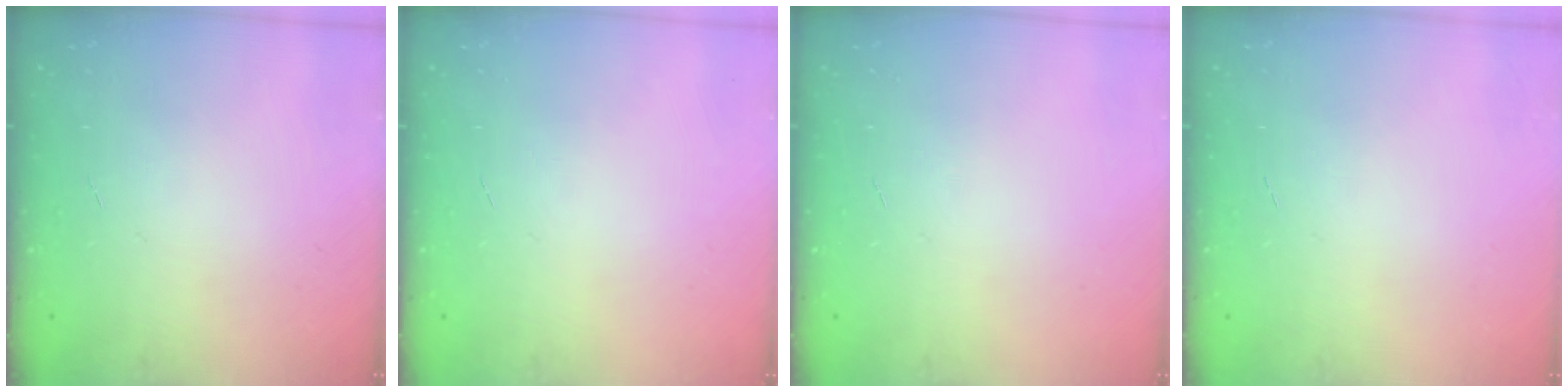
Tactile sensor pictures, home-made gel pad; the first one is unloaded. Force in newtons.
{"total": 0.0}
{"total": 0.0}
{"total": 0.0}